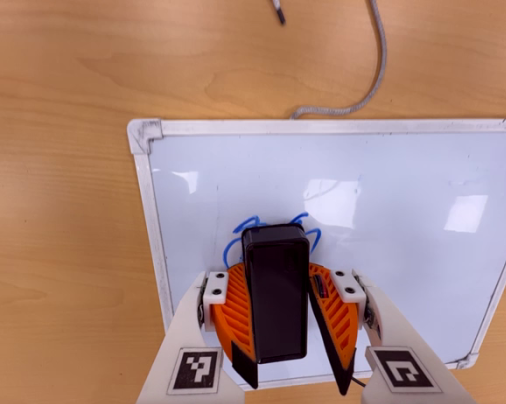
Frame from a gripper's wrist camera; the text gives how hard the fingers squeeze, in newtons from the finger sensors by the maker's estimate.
{"total": 14.8, "left": 17.4, "right": 12.1}